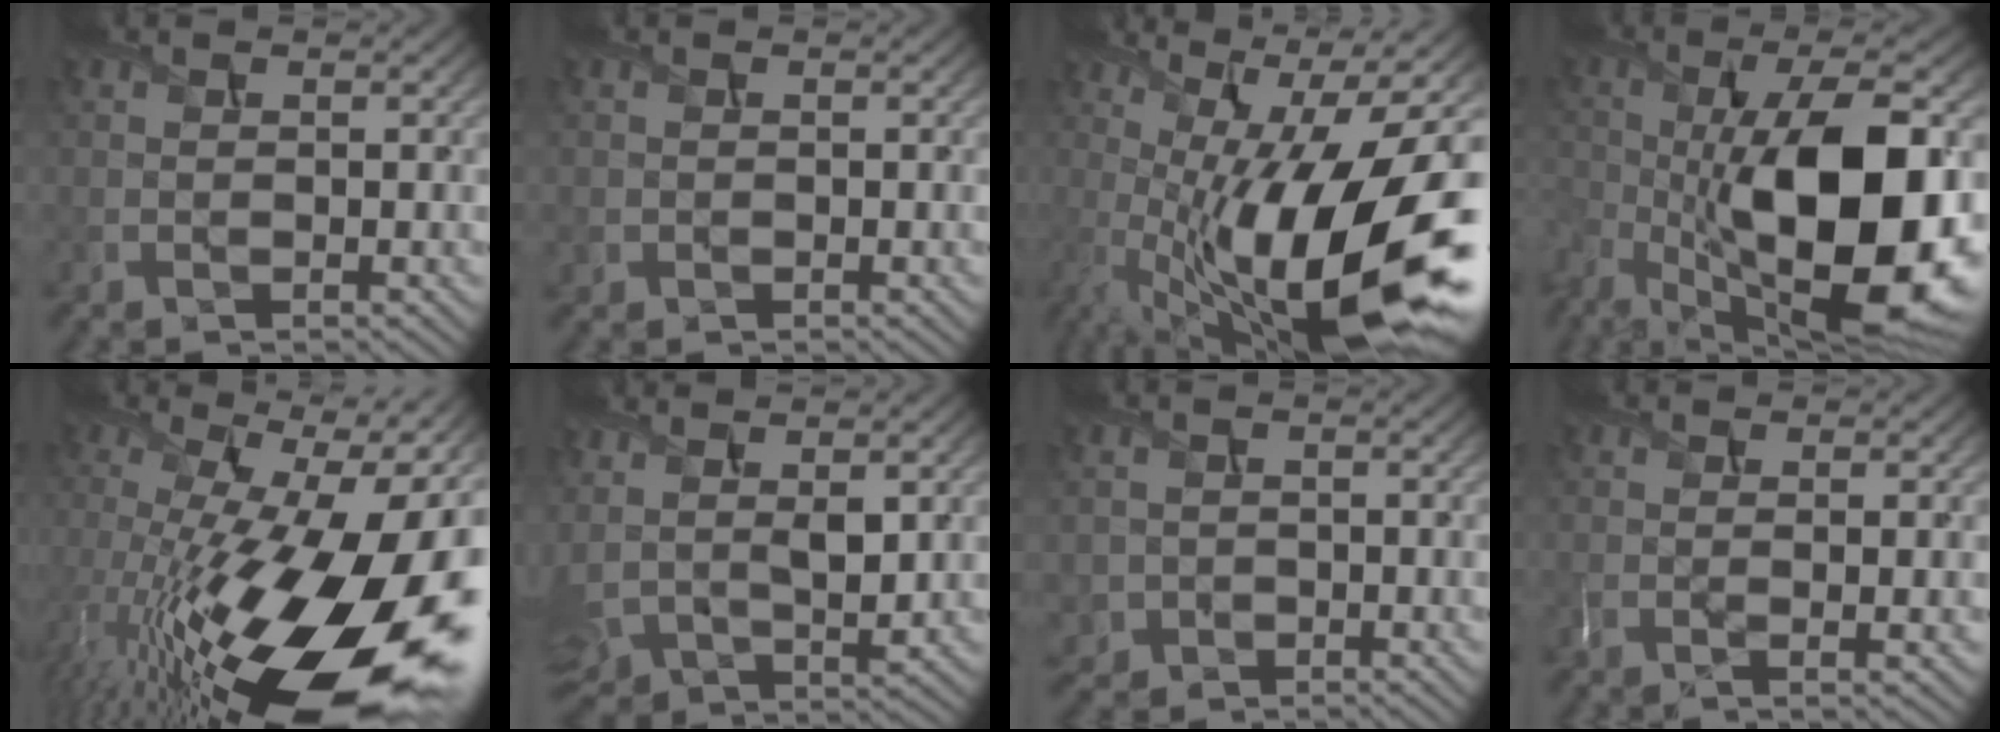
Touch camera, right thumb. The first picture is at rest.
{"total": 0.7, "force": [-0.2, 0.7, 0.0], "torque": [0.002, -0.006, -0.005]}
{"total": 20.7, "force": [-3.6, 6.7, 19.3], "torque": [-0.299, -0.008, -0.066]}
{"total": 19.0, "force": [-4.2, 7.7, 16.9], "torque": [-0.292, -0.014, -0.066]}
{"total": 22.1, "force": [-5.2, 8.4, 19.8], "torque": [-0.328, -0.022, -0.094]}
{"total": 7.7, "force": [3.3, 3.7, 5.8], "torque": [-0.158, -0.005, 0.074]}
{"total": 1.9, "force": [-0.3, 1.9, 0.2], "torque": [-0.010, -0.010, -0.007]}
{"total": 1.5, "force": [0.2, 0.0, 1.5], "torque": [-0.032, 0.002, 0.001]}